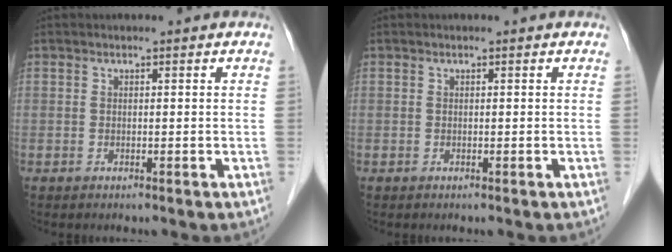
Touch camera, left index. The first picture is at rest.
{"total": 0.0}